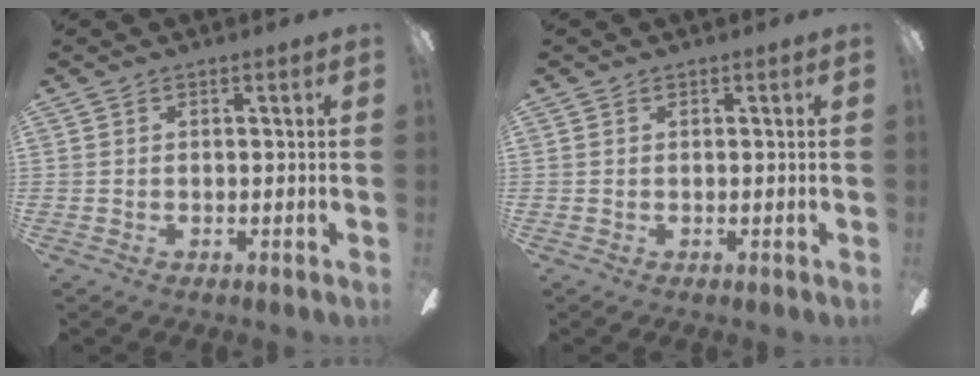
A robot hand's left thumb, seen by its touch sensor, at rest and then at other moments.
{"total": 0.0}